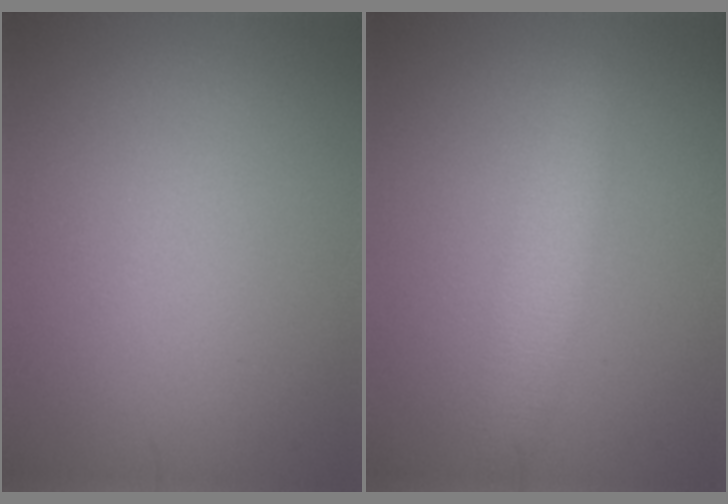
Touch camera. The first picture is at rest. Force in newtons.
{"total": 2.7, "press": 2.7, "slide": 0.0}